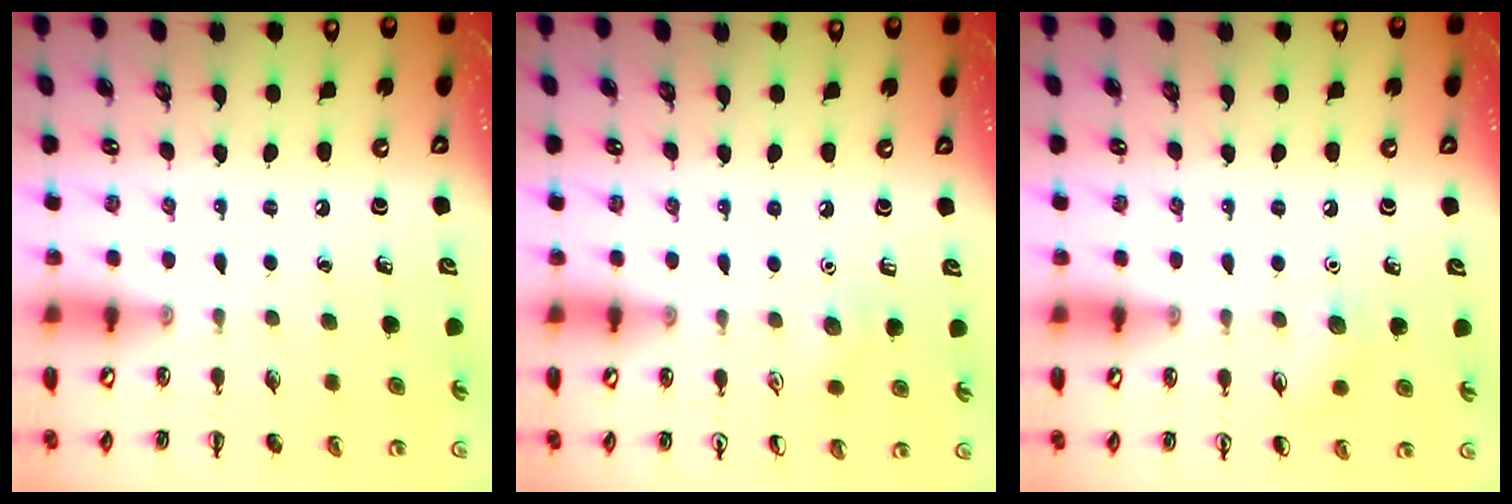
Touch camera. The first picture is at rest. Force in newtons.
{"total": 5.6, "press": 5.4, "slide": 1.7}
{"total": 7.1, "press": 6.9, "slide": 1.6}